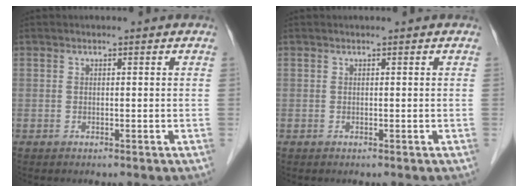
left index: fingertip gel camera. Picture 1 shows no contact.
{"total": 0.0}